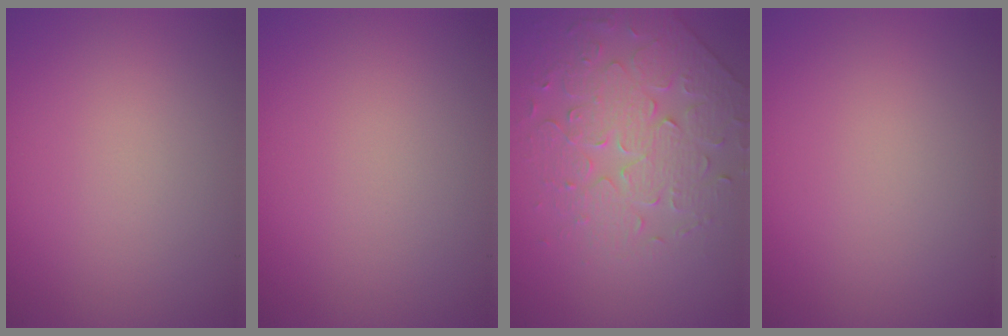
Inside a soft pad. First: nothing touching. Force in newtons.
{"total": 0.0}
{"total": 4.5, "press": 4.5, "slide": 0.4}
{"total": 0.0}